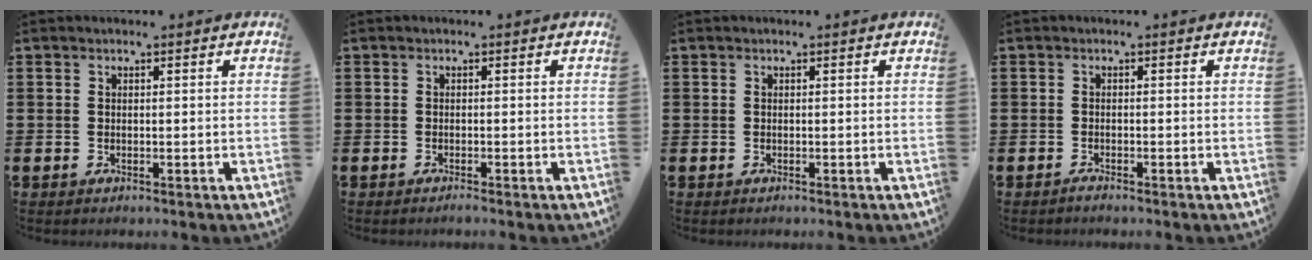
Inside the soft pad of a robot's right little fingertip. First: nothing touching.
{"total": 0.5, "force": [-0.4, 0.0, 0.3], "torque": [-0.006, -0.003, -0.008]}
{"total": 0.0}
{"total": 0.6, "force": [-0.6, 0.0, 0.3], "torque": [-0.005, -0.004, -0.011]}